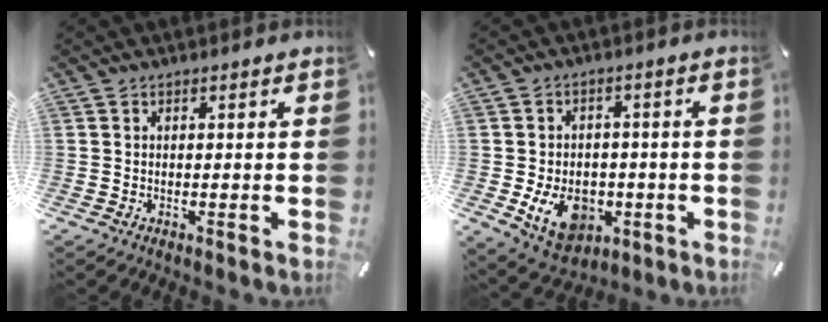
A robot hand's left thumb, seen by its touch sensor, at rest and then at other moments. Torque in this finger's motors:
{"motor_torque": [0.78, 2.82, 0.78, -0.23, 0.22]}